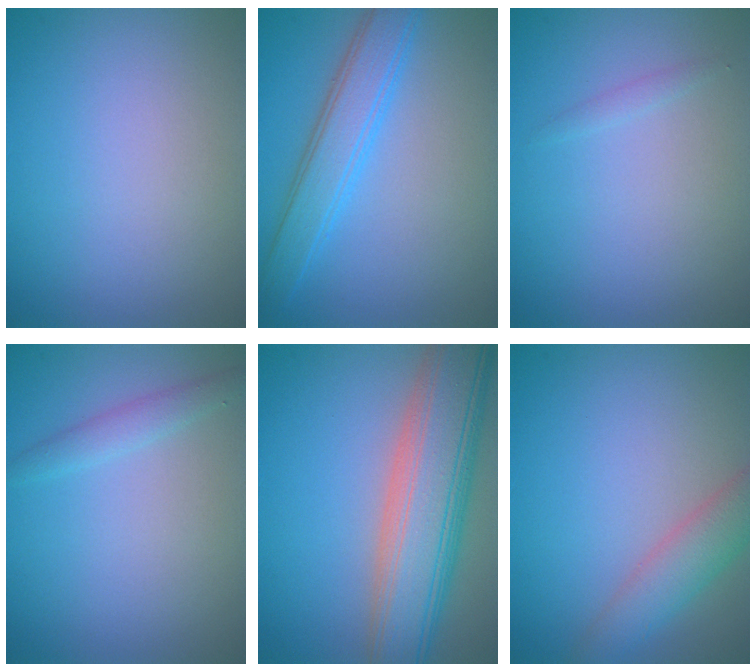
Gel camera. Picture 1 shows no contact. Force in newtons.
{"total": 4.3, "press": 4.3, "slide": 0.1}
{"total": 0.5, "press": 0.5, "slide": 0.1}
{"total": 1.3, "press": 1.3, "slide": 0.1}
{"total": 10.0, "press": 10.0, "slide": 0.7}
{"total": 3.6, "press": 3.6, "slide": 0.1}